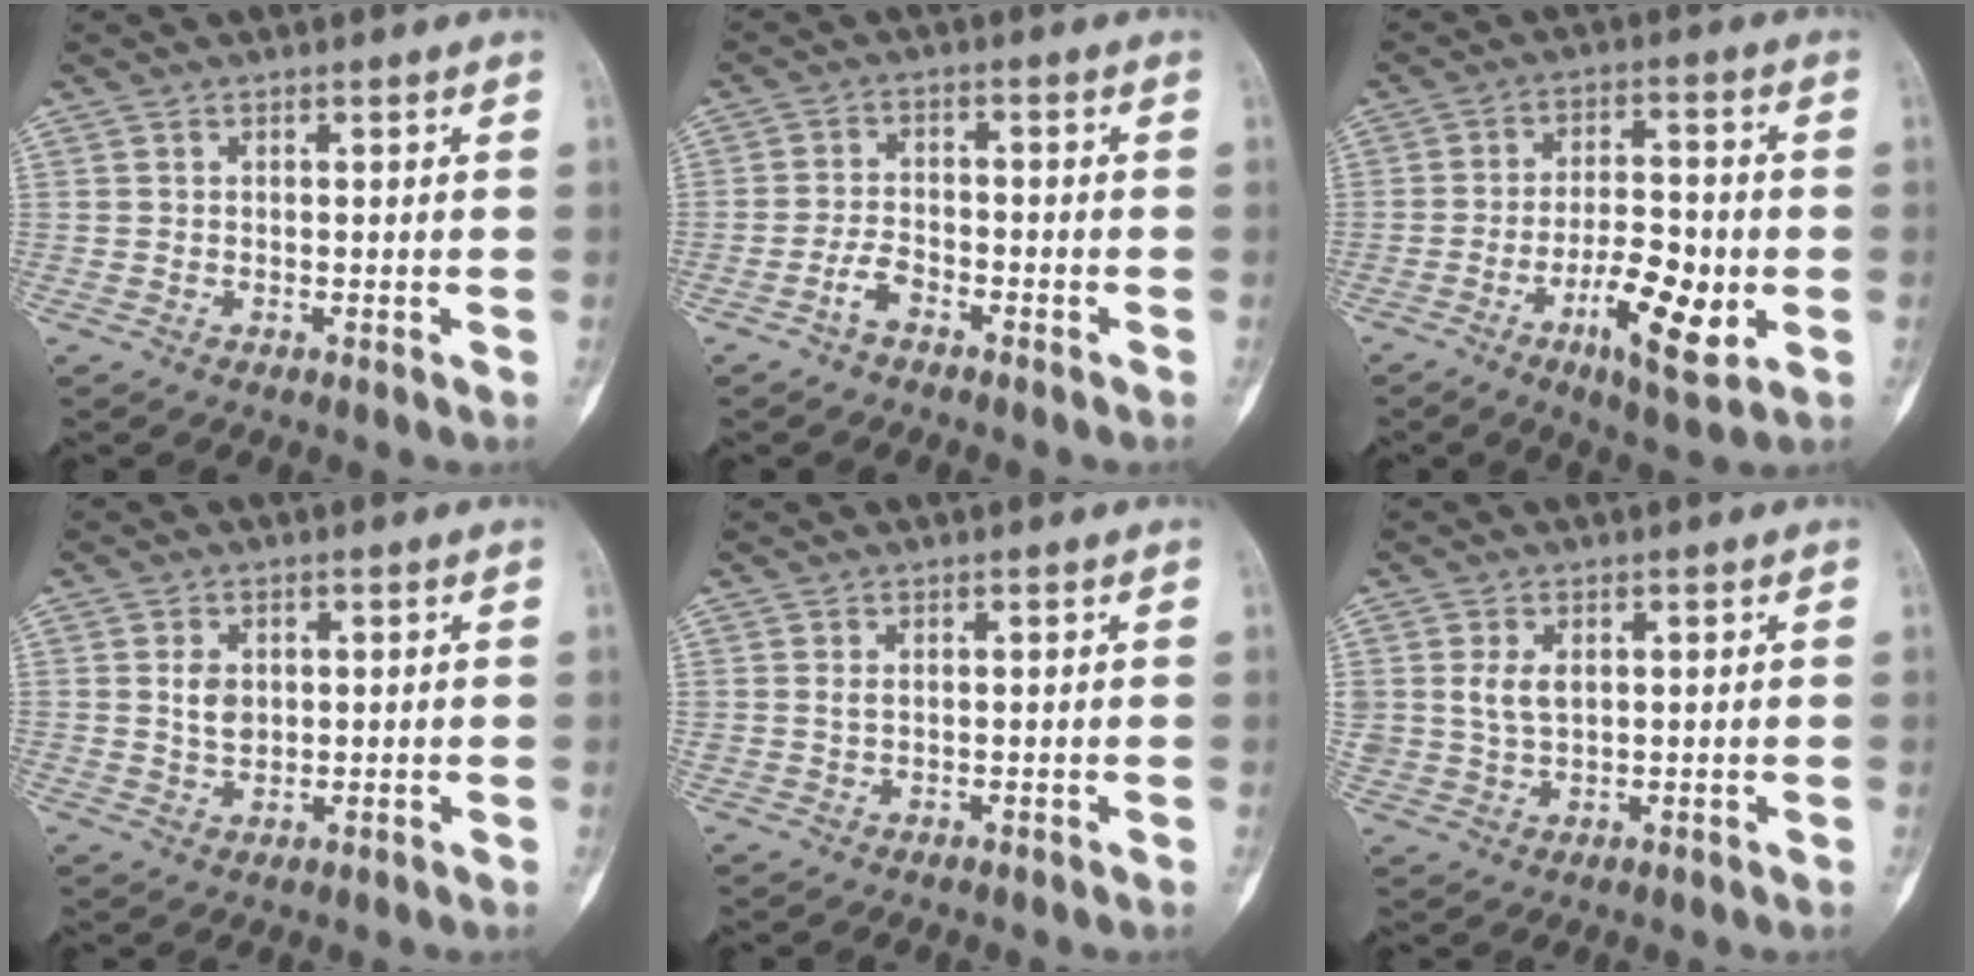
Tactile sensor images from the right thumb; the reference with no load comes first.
{"total": 3.7, "force": [-2.5, 1.8, 2.1], "torque": [-0.040, 0.021, -0.048]}
{"total": 12.1, "force": [-3.8, 4.1, 10.7], "torque": [-0.172, 0.011, -0.059]}
{"total": 3.5, "force": [0.5, 2.5, 2.4], "torque": [-0.034, -0.003, 0.012]}
{"total": 0.8, "force": [0.1, 0.4, 0.7], "torque": [-0.016, 0.001, 0.005]}
{"total": 3.9, "force": [0.9, 2.5, 2.8], "torque": [-0.052, -0.005, 0.023]}